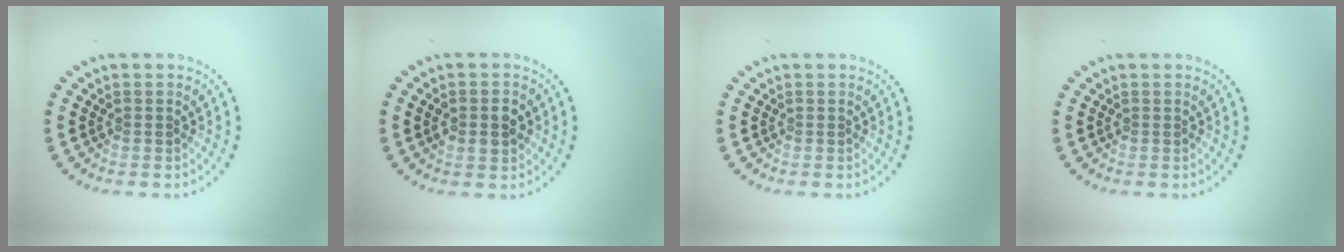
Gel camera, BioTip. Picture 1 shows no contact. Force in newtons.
{"total": 2.8, "press": 2.8, "slide": 0.1}
{"total": 0.0}
{"total": 0.0}